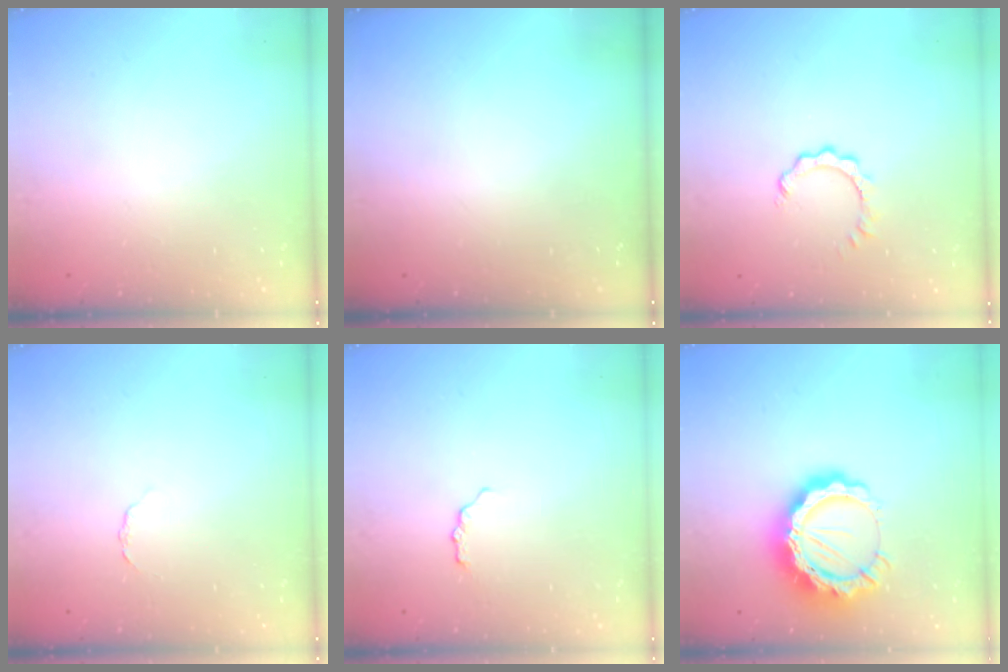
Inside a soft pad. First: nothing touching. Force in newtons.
{"total": 0.0}
{"total": 1.7, "press": 1.7, "slide": 0.3}
{"total": 1.5, "press": 1.5, "slide": 0.2}
{"total": 3.7, "press": 3.7, "slide": 0.6}
{"total": 16.6, "press": 16.6, "slide": 1.5}